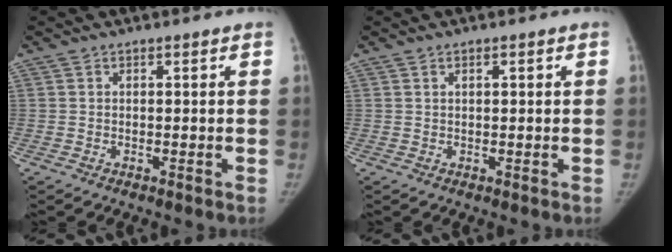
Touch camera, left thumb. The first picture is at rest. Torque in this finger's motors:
{"motor_torque": [-0.30, 0.09, -0.10, 0.13, 0.02]}